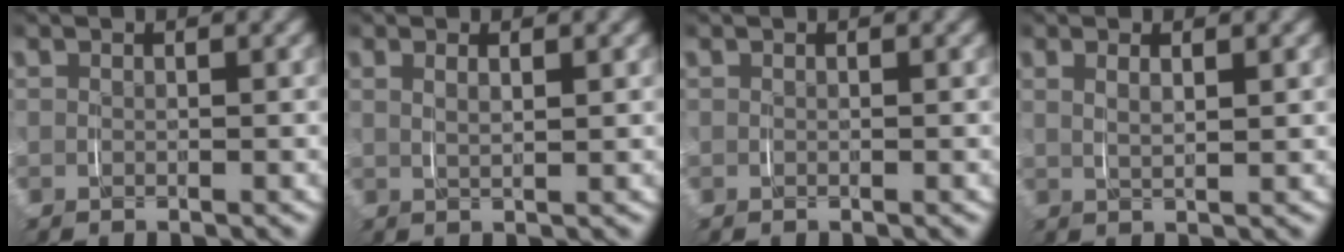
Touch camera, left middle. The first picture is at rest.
{"total": 1.3, "force": [0.7, 0.1, 1.1], "torque": [-0.021, -0.003, 0.018]}
{"total": 0.0}
{"total": 1.6, "force": [0.8, 0.3, 1.4], "torque": [-0.026, -0.003, 0.020]}